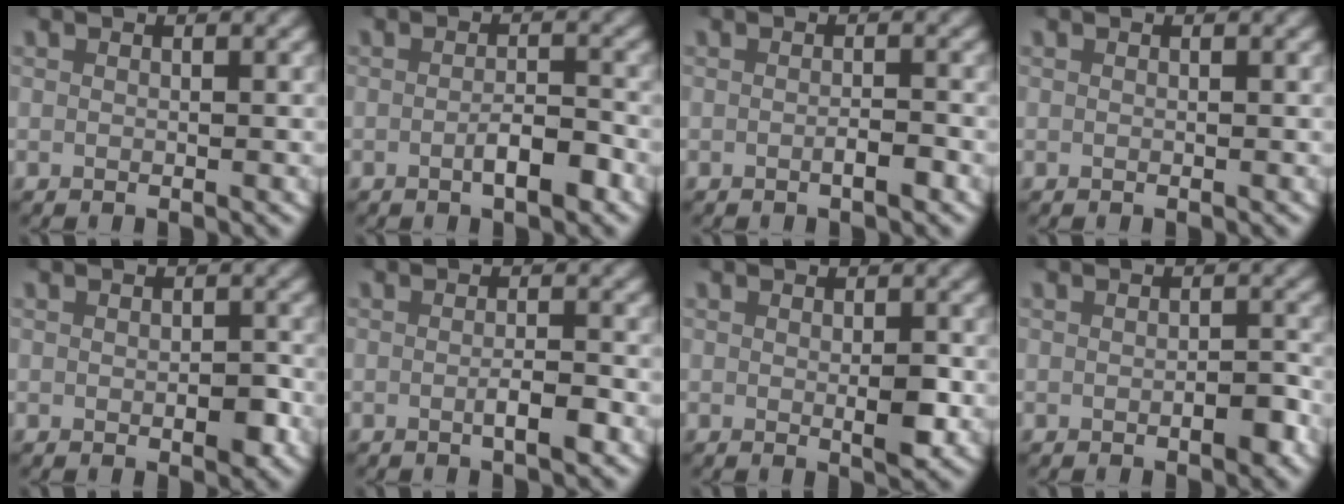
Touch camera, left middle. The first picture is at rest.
{"total": 2.3, "force": [-1.4, 0.6, 1.7], "torque": [-0.022, 0.002, -0.028]}
{"total": 1.0, "force": [-0.7, 0.1, 0.8], "torque": [-0.011, 0.001, -0.013]}
{"total": 0.0}
{"total": 1.8, "force": [-0.5, 1.1, 1.4], "torque": [-0.019, -0.004, -0.009]}
{"total": 1.7, "force": [-0.8, 0.2, 1.5], "torque": [-0.025, 0.000, -0.017]}
{"total": 2.1, "force": [-0.2, 0.8, 1.9], "torque": [-0.026, -0.009, -0.002]}
{"total": 1.8, "force": [-0.7, 0.9, 1.3], "torque": [-0.021, 0.001, -0.013]}